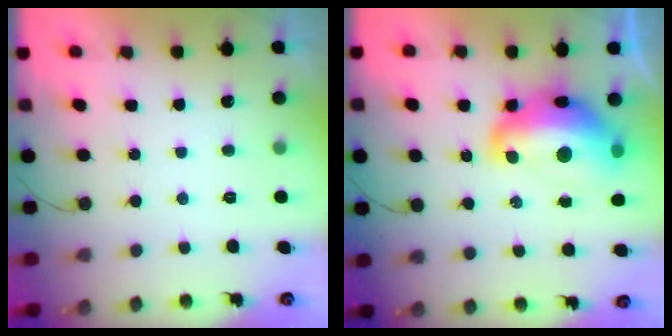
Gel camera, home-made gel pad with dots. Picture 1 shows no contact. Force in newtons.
{"total": 18.6, "press": 18.6, "slide": 1.6}